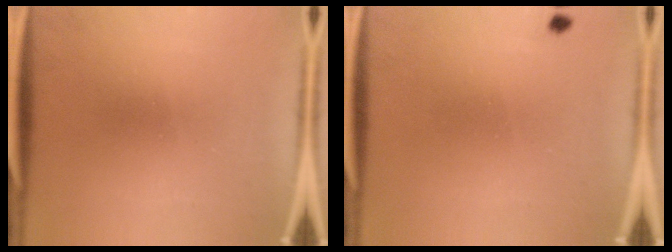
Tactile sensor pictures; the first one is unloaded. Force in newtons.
{"total": 0.7}